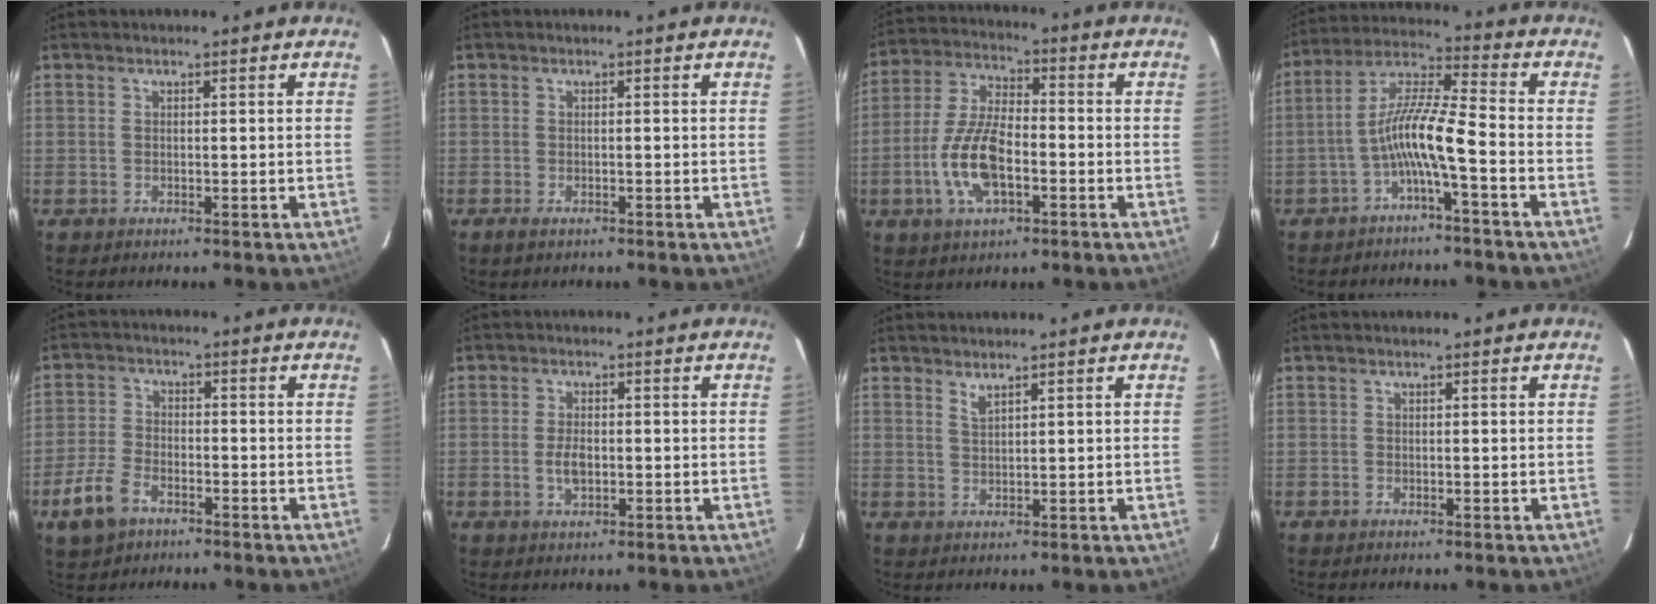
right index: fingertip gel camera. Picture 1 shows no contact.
{"total": 2.0, "force": [-1.4, 0.8, 1.3], "torque": [-0.028, -0.005, -0.024]}
{"total": 12.4, "force": [-4.0, 5.4, 10.4], "torque": [-0.223, 0.002, -0.075]}
{"total": 8.6, "force": [-3.7, 0.5, 7.8], "torque": [-0.178, 0.018, -0.071]}
{"total": 7.6, "force": [-4.5, 4.3, 4.4], "torque": [-0.111, 0.001, -0.086]}
{"total": 3.6, "force": [-0.7, 2.1, 2.9], "torque": [-0.058, 0.000, -0.011]}
{"total": 1.5, "force": [1.3, 0.1, 0.8], "torque": [-0.015, -0.001, 0.024]}
{"total": 0.0}